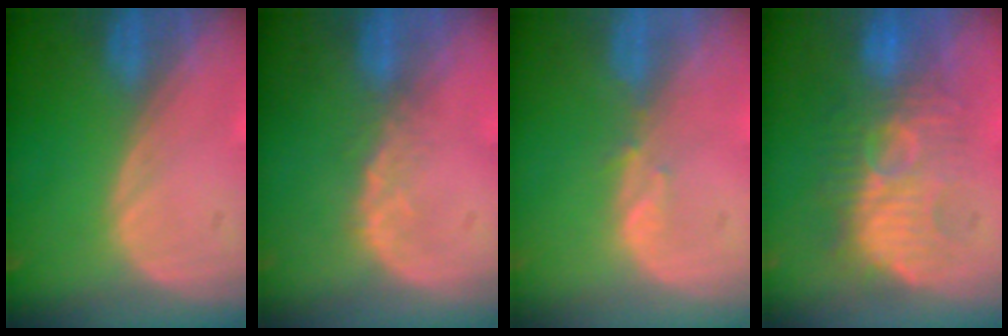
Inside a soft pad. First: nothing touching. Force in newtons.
{"total": 2.6, "press": 2.1, "slide": 1.5}
{"total": 1.1, "press": 1.1, "slide": 0.2}
{"total": 9.7, "press": 9.6, "slide": 1.4}